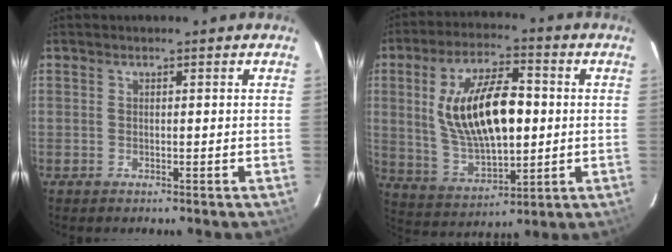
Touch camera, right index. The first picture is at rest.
{"total": 17.3, "force": [2.4, 7.7, 15.4], "torque": [-0.290, 0.004, 0.058]}